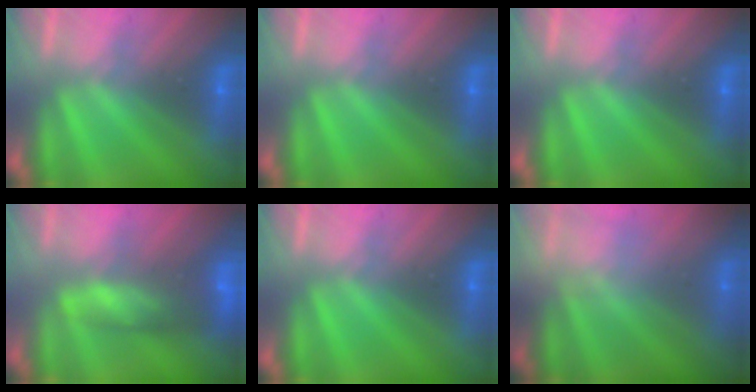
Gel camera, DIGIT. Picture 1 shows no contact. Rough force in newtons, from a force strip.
{"total": 0.0}
{"total": 0.0}
{"total": 9.7}
{"total": 0.0}
{"total": 2.3}